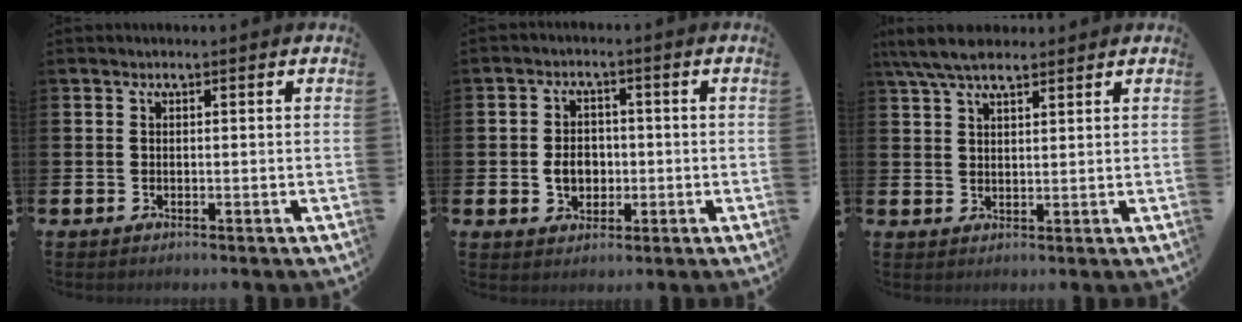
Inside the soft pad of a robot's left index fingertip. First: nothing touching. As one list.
[{"total": 4.1, "force": [-0.5, 3.3, 2.4], "torque": [-0.033, 0.002, -0.019]}, {"total": 6.2, "force": [5.1, 2.0, 2.9], "torque": [-0.065, -0.013, 0.092]}]